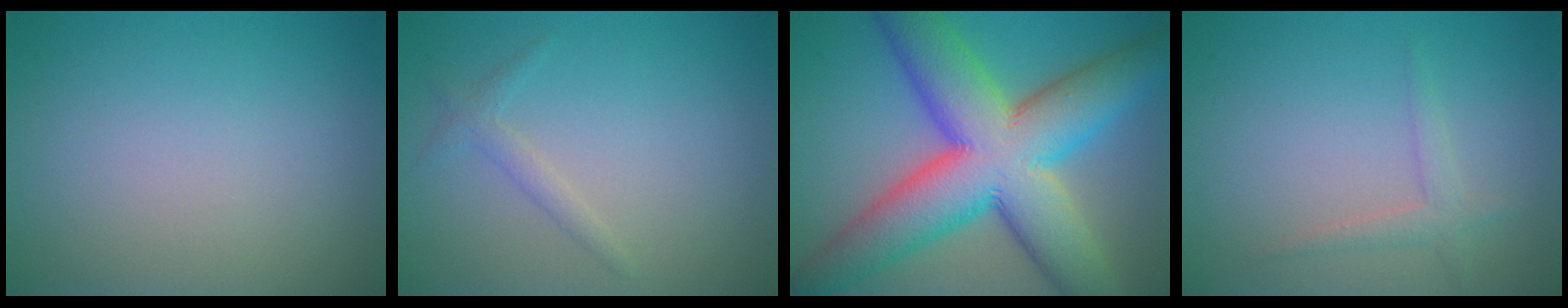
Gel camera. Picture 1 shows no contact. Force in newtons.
{"total": 1.3, "press": 1.3, "slide": 0.0}
{"total": 15.0, "press": 15.0, "slide": 0.6}
{"total": 1.6, "press": 1.6, "slide": 0.1}